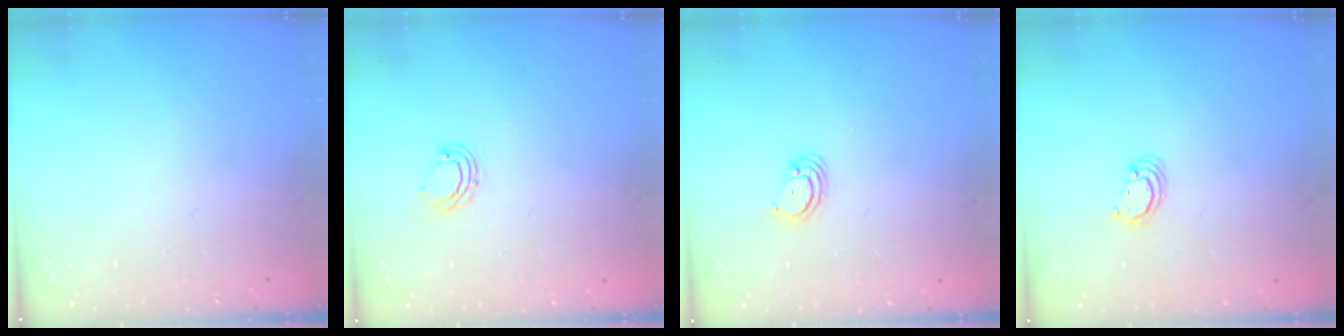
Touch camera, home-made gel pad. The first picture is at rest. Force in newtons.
{"total": 5.0, "press": 4.9, "slide": 1.0}
{"total": 2.8, "press": 2.8, "slide": 0.3}
{"total": 2.2, "press": 2.2, "slide": 0.2}